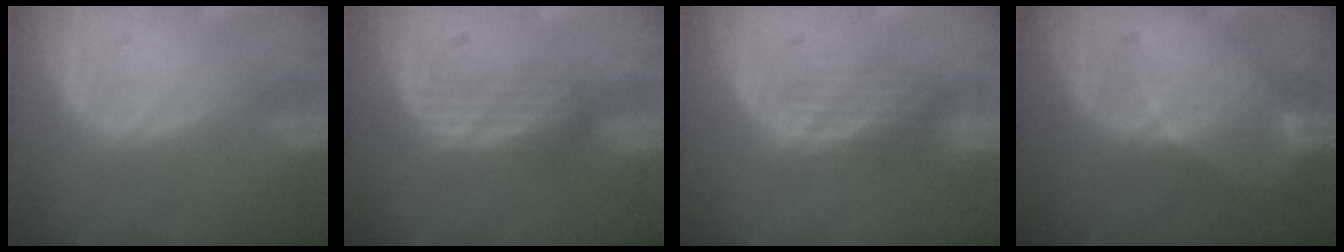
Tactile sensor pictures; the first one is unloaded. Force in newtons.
{"total": 2.9, "press": 2.6, "slide": 1.2}
{"total": 3.4, "press": 3.0, "slide": 1.6}
{"total": 5.2, "press": 5.1, "slide": 1.3}